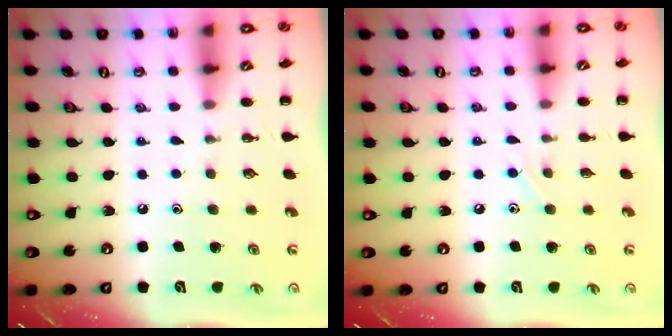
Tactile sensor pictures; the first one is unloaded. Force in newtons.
{"total": 4.1, "press": 3.9, "slide": 1.1}